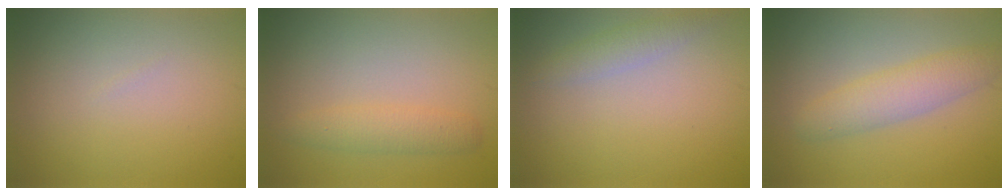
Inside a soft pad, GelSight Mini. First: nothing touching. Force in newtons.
{"total": 2.2, "press": 2.2, "slide": 0.2}
{"total": 1.7, "press": 1.7, "slide": 0.1}
{"total": 3.5, "press": 3.5, "slide": 0.0}